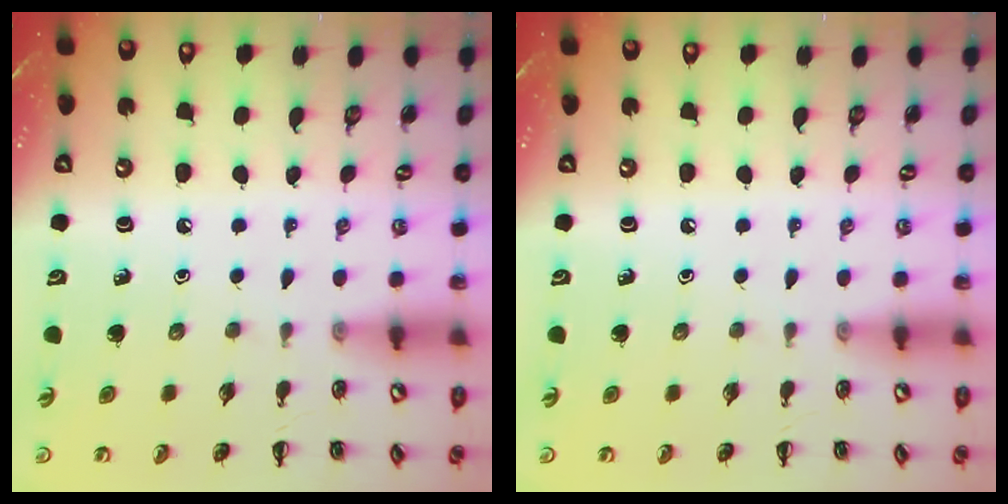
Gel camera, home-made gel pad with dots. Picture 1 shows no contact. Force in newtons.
{"total": 0.0}